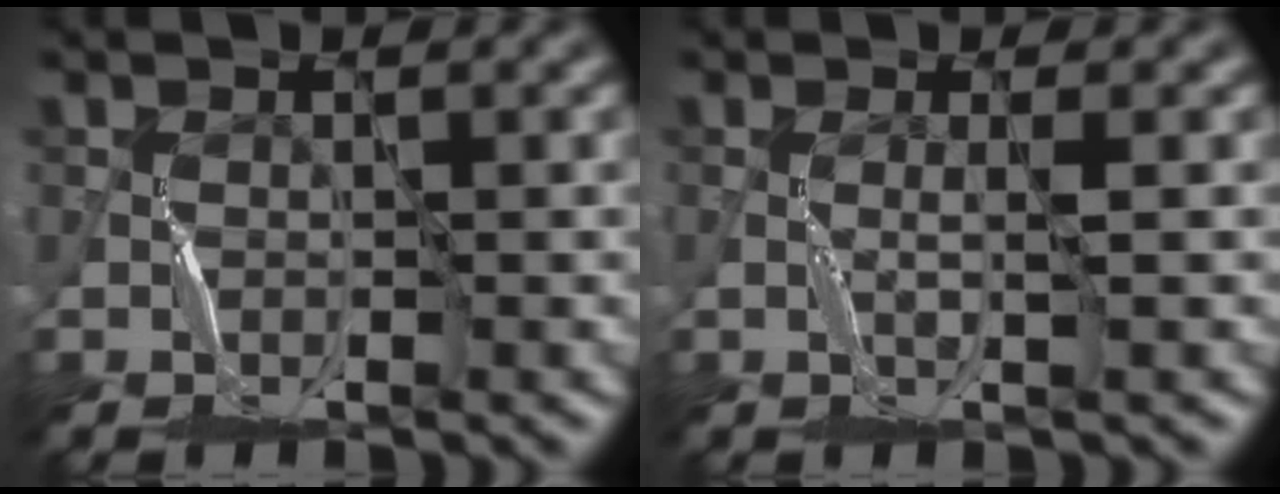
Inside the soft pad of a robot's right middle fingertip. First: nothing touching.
{"total": 1.0, "force": [0.3, -0.9, 0.2], "torque": [-0.011, 0.002, 0.003]}